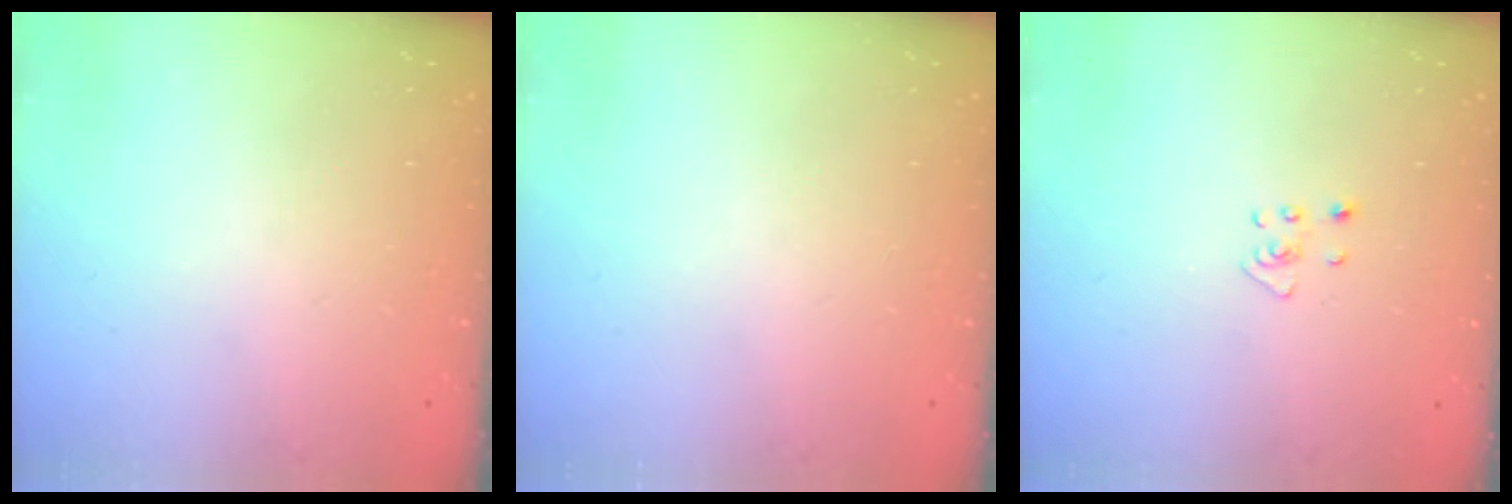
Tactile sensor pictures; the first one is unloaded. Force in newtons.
{"total": 0.0}
{"total": 3.6, "press": 3.6, "slide": 0.2}